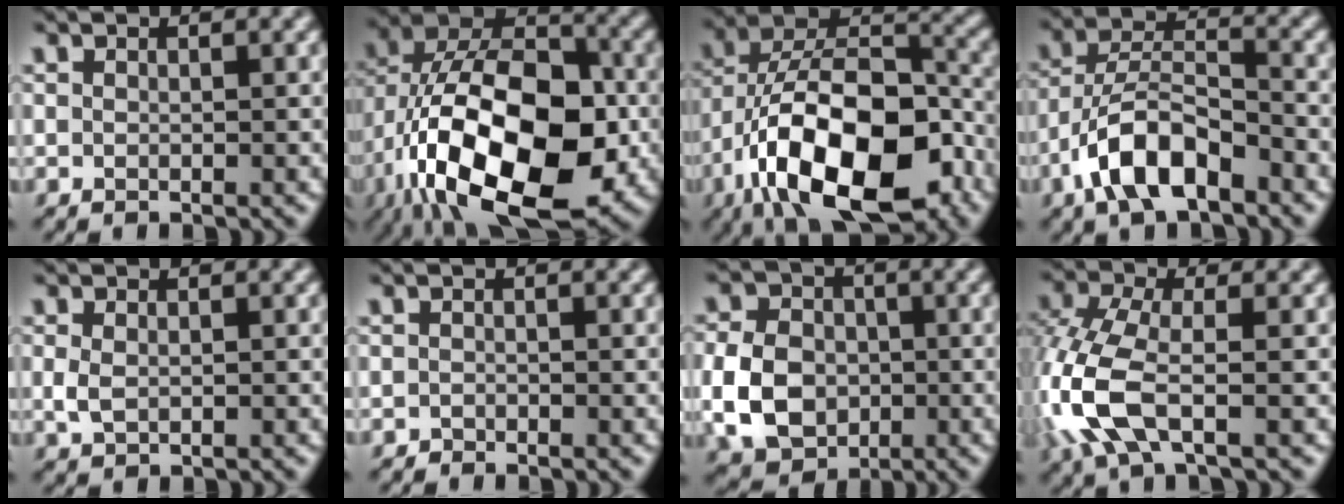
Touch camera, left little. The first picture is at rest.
{"total": 18.5, "force": [-6.3, 9.8, 14.3], "torque": [-0.243, 0.005, -0.113]}
{"total": 16.2, "force": [-7.8, 7.7, 11.9], "torque": [-0.180, 0.007, -0.139]}
{"total": 7.1, "force": [-4.1, 2.9, 5.0], "torque": [-0.089, 0.011, -0.083]}
{"total": 1.6, "force": [-0.2, 1.1, 1.1], "torque": [-0.033, 0.001, 0.001]}
{"total": 0.5, "force": [-0.5, 0.1, -0.1], "torque": [0.003, -0.001, -0.010]}
{"total": 7.4, "force": [-1.5, 5.7, 4.3], "torque": [-0.100, -0.003, -0.038]}
{"total": 7.2, "force": [-2.6, 3.2, 5.9], "torque": [-0.167, 0.003, -0.061]}